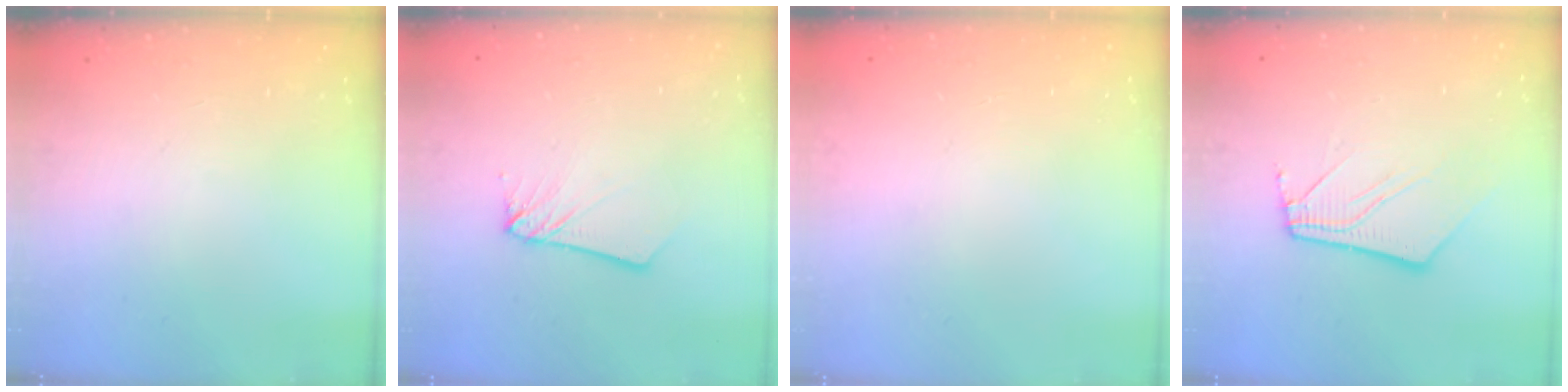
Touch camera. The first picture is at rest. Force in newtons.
{"total": 2.6, "press": 2.6, "slide": 0.2}
{"total": 0.0}
{"total": 10.2, "press": 10.1, "slide": 1.2}